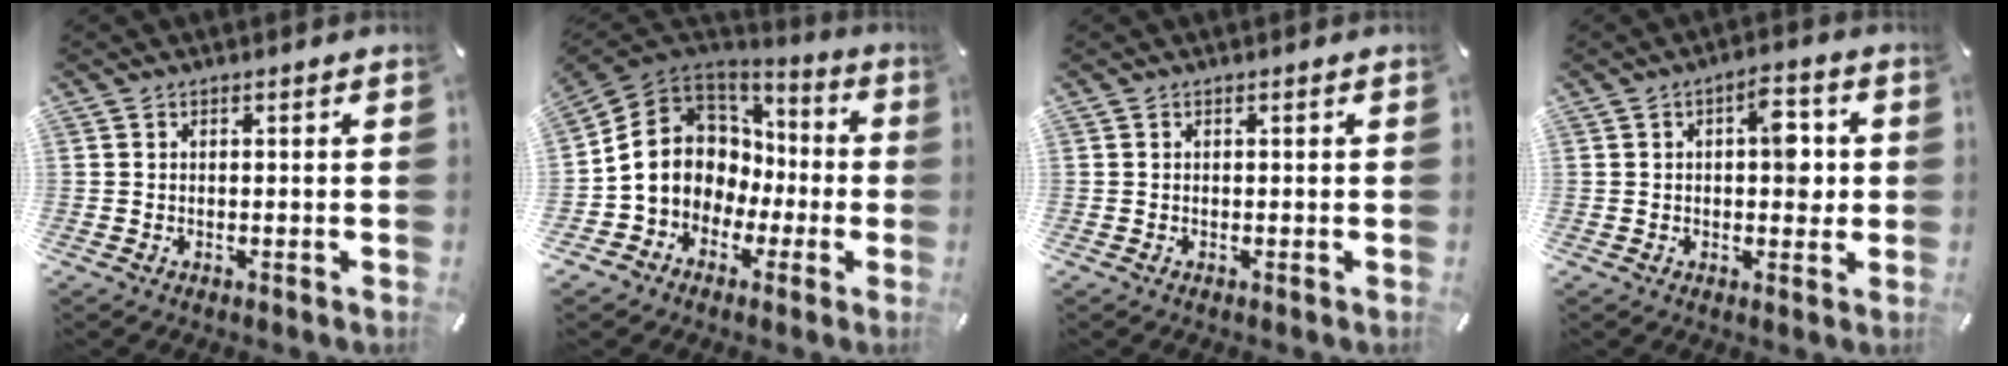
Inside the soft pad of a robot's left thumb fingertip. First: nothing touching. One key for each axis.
{"total": 12.6, "fx": -1.5, "fy": 11.7, "fz": 4.3, "tx": -0.099, "ty": 0.000, "tz": -0.021}
{"total": 0.0}
{"total": 8.3, "fx": 0.8, "fy": 4.3, "fz": 7.0, "tx": -0.073, "ty": -0.004, "tz": 0.003}